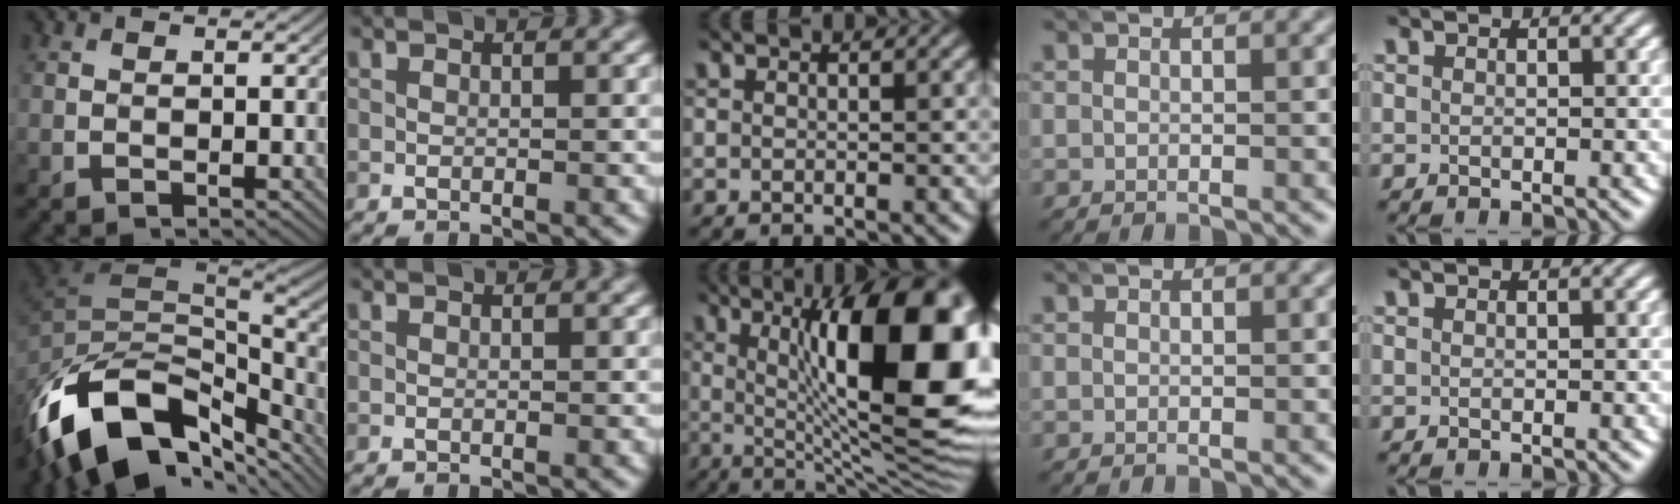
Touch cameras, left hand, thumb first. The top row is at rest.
{"thumb": {"total": 16.8, "force": [-9.2, 8.6, 11.0], "torque": [-0.253, -0.014, -0.166]}, "middle": {"total": 17.1, "force": [3.4, 5.7, 15.8], "torque": [-0.204, 0.010, 0.046]}}